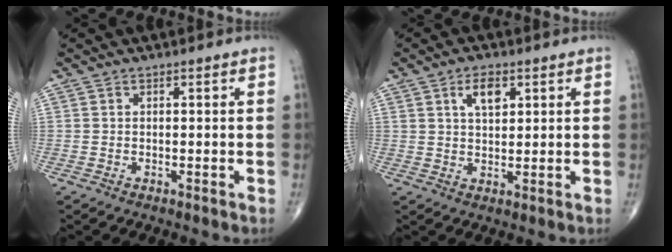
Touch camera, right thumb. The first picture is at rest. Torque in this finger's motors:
{"motor_torque": [0.59, 0.72, 0.50, 0.23, 0.00]}